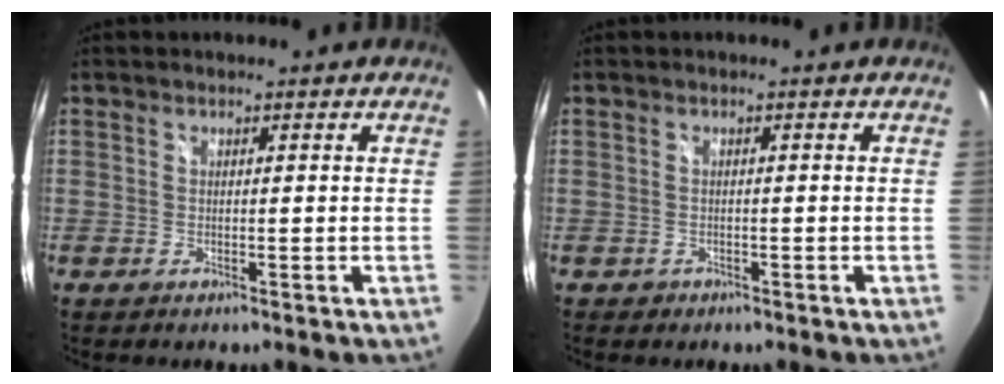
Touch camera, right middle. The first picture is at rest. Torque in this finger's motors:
{"motor_torque": [0.37, -0.20, 0.06, 0.01]}